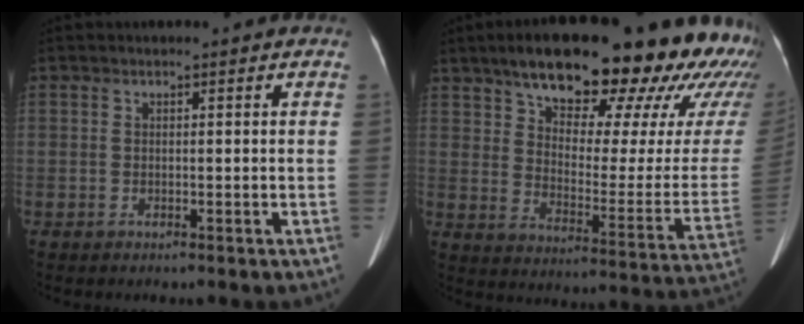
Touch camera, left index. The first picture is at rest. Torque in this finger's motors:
{"motor_torque": [1.12, -1.02, 1.05, 0.21]}